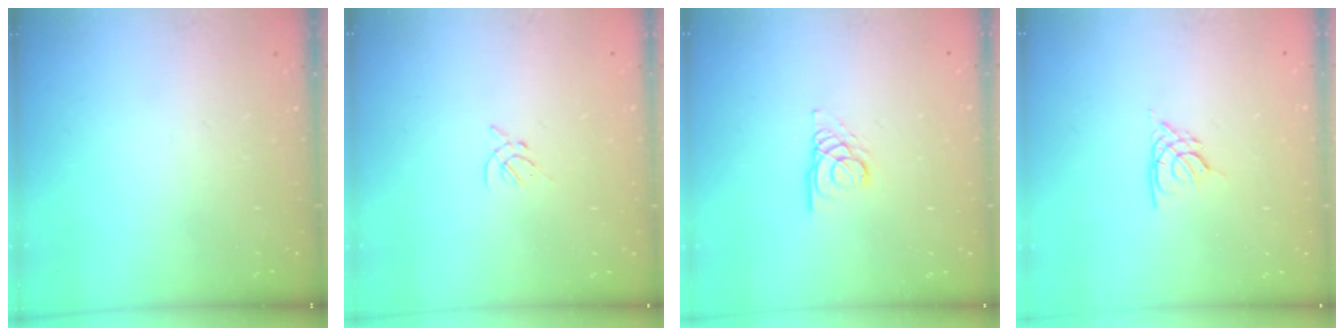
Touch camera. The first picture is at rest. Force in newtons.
{"total": 1.4, "press": 1.3, "slide": 0.5}
{"total": 4.1, "press": 4.1, "slide": 0.4}
{"total": 2.6, "press": 2.6, "slide": 0.6}